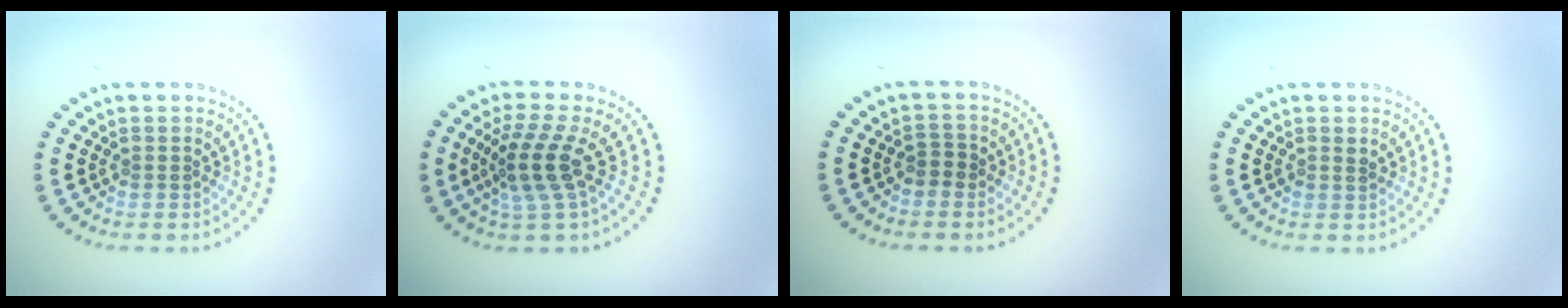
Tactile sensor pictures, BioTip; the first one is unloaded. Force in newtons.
{"total": 3.9, "press": 2.9, "slide": 2.7}
{"total": 0.8, "press": 0.6, "slide": 0.6}
{"total": 0.6, "press": 0.6, "slide": 0.2}